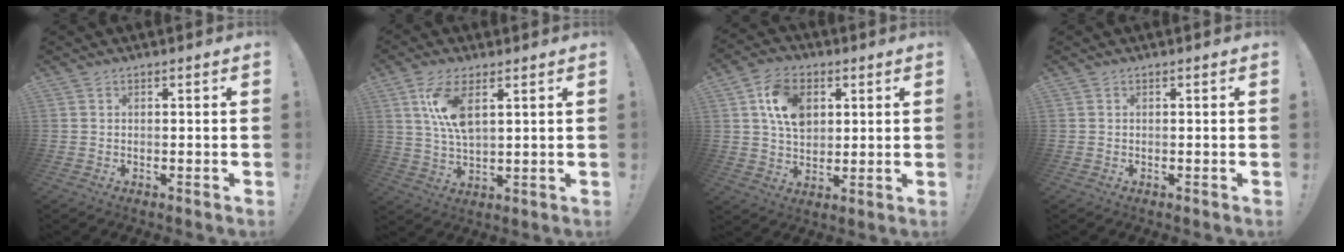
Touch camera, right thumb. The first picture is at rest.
{"total": 10.0, "force": [4.1, 3.9, 8.3], "torque": [-0.161, -0.014, 0.071]}
{"total": 12.7, "force": [4.3, 9.2, 7.7], "torque": [-0.128, 0.001, 0.082]}
{"total": 0.0}